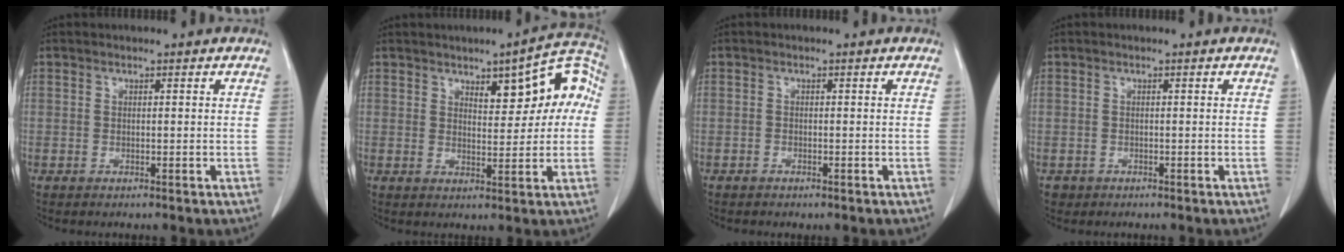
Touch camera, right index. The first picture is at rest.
{"total": 10.0, "force": [2.4, 3.8, 8.9], "torque": [-0.099, 0.035, 0.030]}
{"total": 0.6, "force": [-0.4, 0.4, 0.1], "torque": [-0.007, 0.001, -0.005]}
{"total": 1.3, "force": [-0.6, 1.1, -0.2], "torque": [-0.007, 0.004, -0.009]}